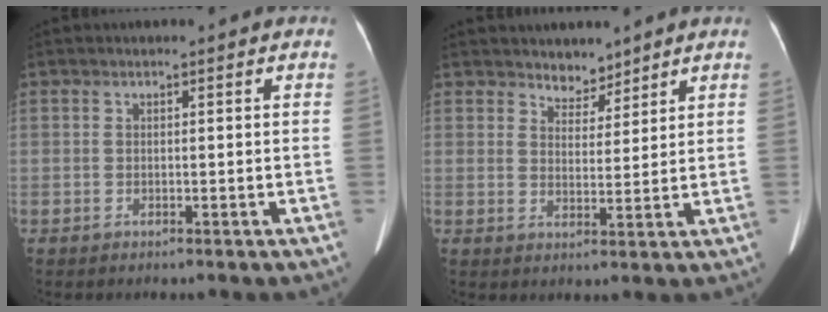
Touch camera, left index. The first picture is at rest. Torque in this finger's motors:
{"motor_torque": [0.36, -0.31, 0.11, 0.00]}